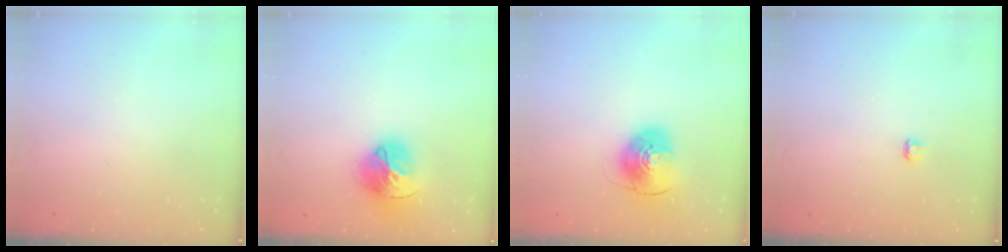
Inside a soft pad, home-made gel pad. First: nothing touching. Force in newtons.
{"total": 16.0, "press": 15.9, "slide": 1.7}
{"total": 9.3, "press": 9.3, "slide": 1.1}
{"total": 2.9, "press": 2.9, "slide": 0.3}